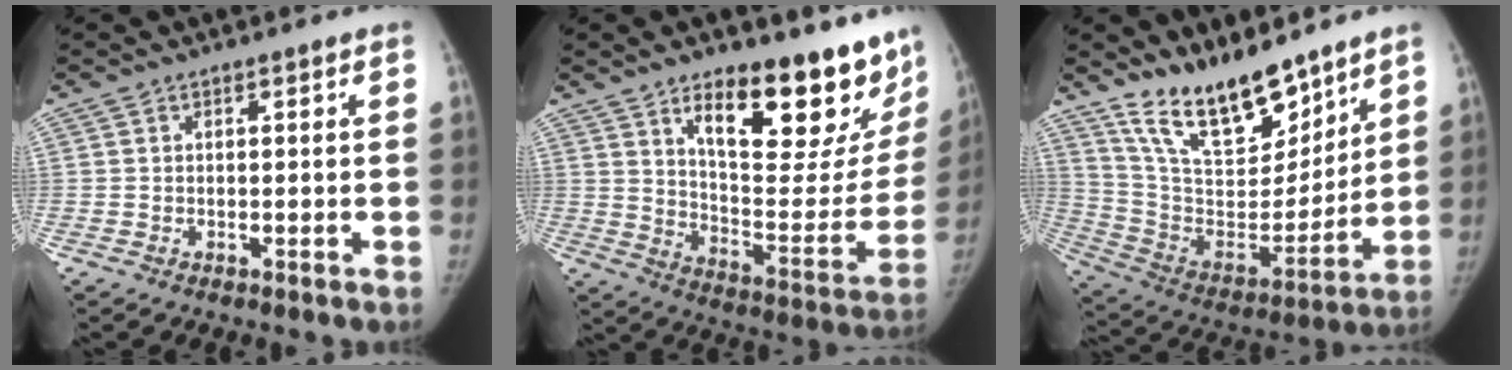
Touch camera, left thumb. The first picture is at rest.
{"total": 24.6, "force": [16.5, 9.2, 15.8], "torque": [-0.171, -0.101, 0.245]}
{"total": 19.3, "force": [14.8, 7.2, 10.0], "torque": [-0.124, -0.091, 0.273]}